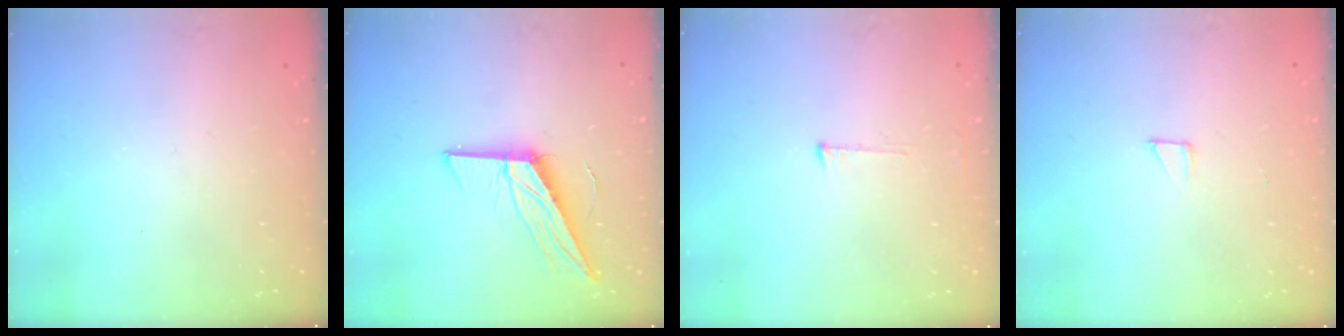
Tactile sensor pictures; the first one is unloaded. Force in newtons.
{"total": 13.3, "press": 13.3, "slide": 0.7}
{"total": 4.0, "press": 4.0, "slide": 0.2}
{"total": 2.1, "press": 2.1, "slide": 0.1}